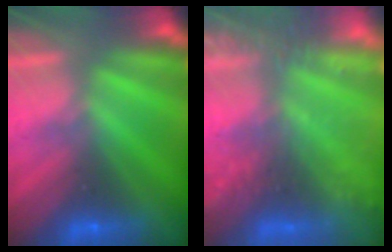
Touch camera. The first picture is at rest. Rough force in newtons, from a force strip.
{"total": 6.1}